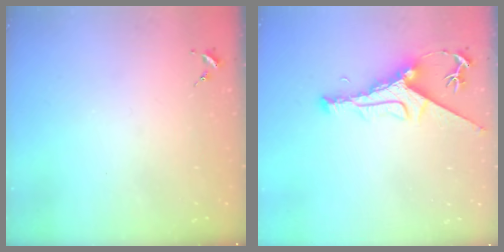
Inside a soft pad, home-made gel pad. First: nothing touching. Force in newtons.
{"total": 9.6, "press": 9.5, "slide": 1.4}